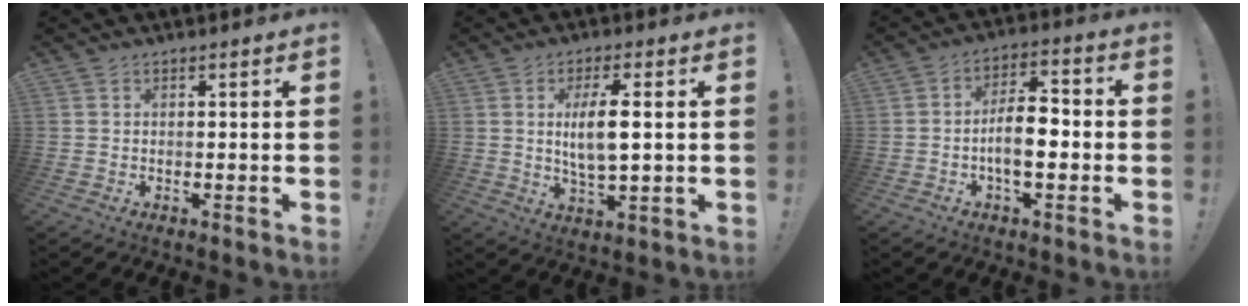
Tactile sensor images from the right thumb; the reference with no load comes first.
{"total": 8.8, "force": [1.4, 2.6, 8.3], "torque": [-0.150, -0.009, 0.017]}
{"total": 10.0, "force": [-2.6, 4.5, 8.5], "torque": [-0.143, 0.016, -0.048]}